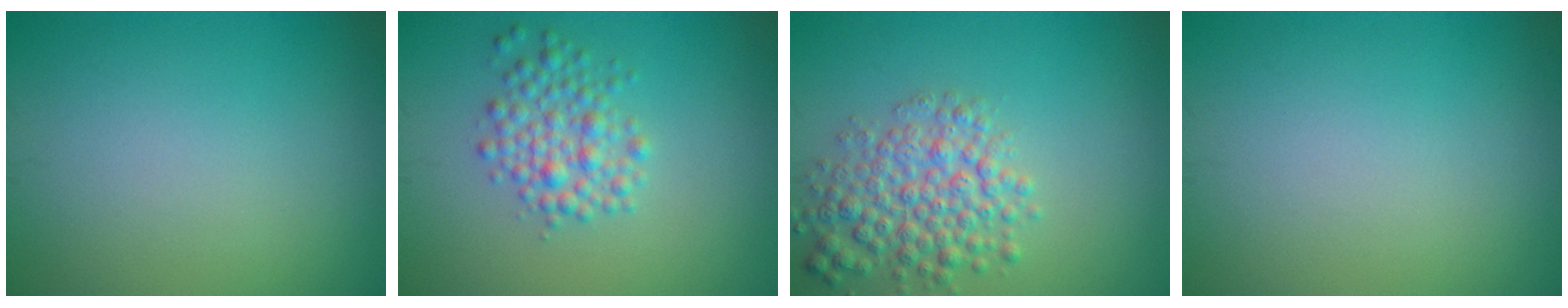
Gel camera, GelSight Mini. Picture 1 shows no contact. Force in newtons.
{"total": 3.1, "press": 3.1, "slide": 0.1}
{"total": 4.6, "press": 4.6, "slide": 0.2}
{"total": 0.0}